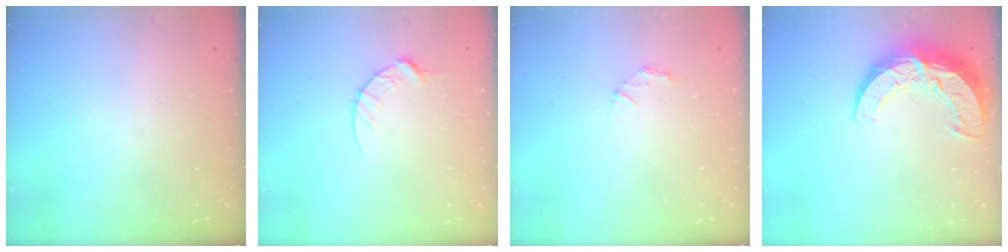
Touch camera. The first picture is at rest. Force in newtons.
{"total": 7.2, "press": 7.2, "slide": 0.7}
{"total": 1.9, "press": 1.9, "slide": 0.2}
{"total": 12.7, "press": 12.6, "slide": 1.1}